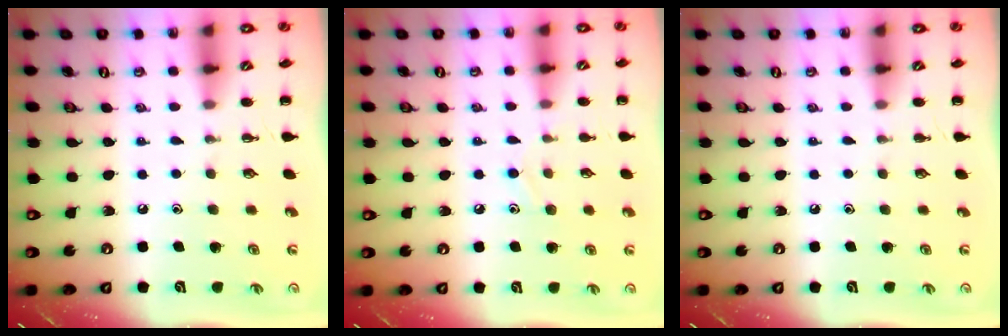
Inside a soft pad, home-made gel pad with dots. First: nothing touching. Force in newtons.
{"total": 7.2, "press": 6.8, "slide": 2.4}
{"total": 0.0}